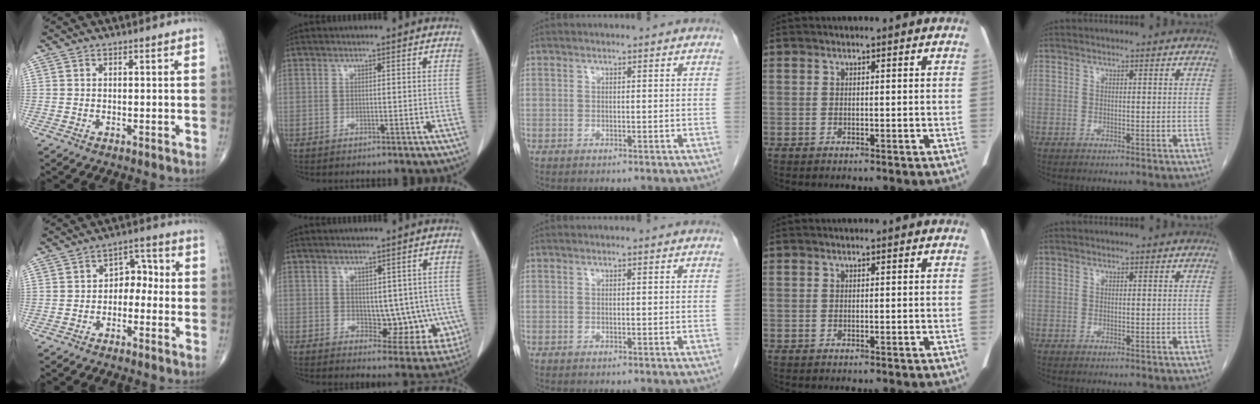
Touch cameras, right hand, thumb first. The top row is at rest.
{"thumb": {"total": 5.2, "force": [-1.2, 3.8, 3.4], "torque": [-0.020, 0.033, -0.034]}, "index": {"total": 8.1, "force": [-0.4, 4.8, 6.6], "torque": [-0.058, 0.005, 0.010]}}